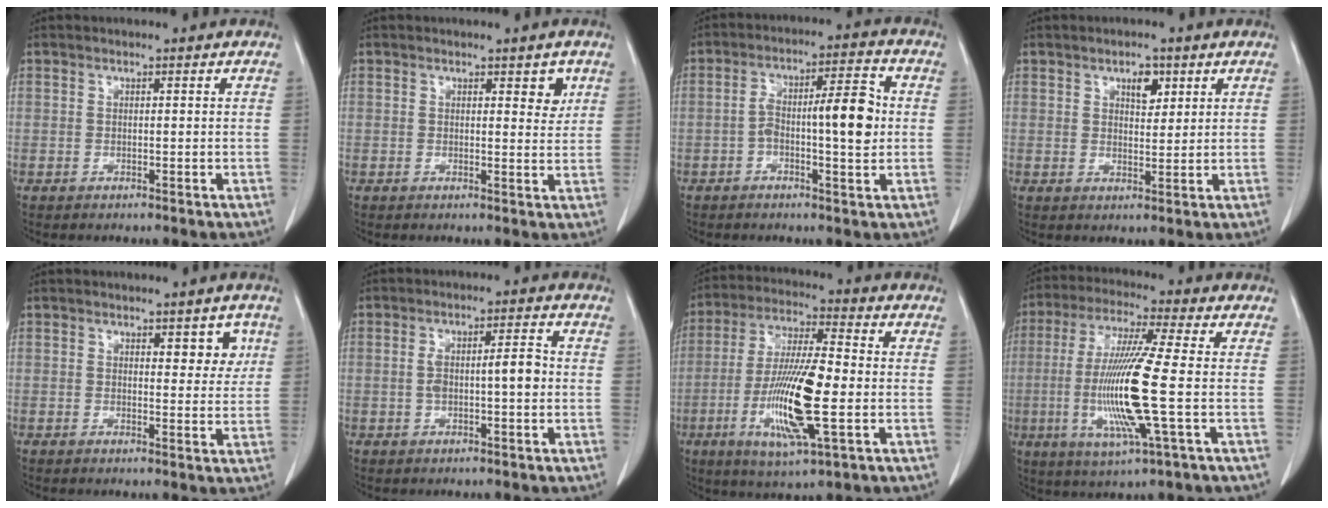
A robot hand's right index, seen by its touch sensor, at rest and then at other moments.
{"total": 2.6, "force": [1.2, 1.0, 2.1], "torque": [-0.021, -0.005, 0.014]}
{"total": 9.4, "force": [-0.6, 2.2, 9.1], "torque": [-0.149, 0.025, -0.010]}
{"total": 3.5, "force": [1.9, 1.7, 2.4], "torque": [-0.037, -0.001, 0.030]}
{"total": 4.0, "force": [1.7, 1.9, 3.1], "torque": [-0.026, -0.001, 0.020]}
{"total": 5.7, "force": [-0.2, 1.4, 5.5], "torque": [-0.103, 0.018, -0.001]}
{"total": 15.3, "force": [-3.3, 2.1, 14.8], "torque": [-0.293, -0.014, -0.059]}
{"total": 14.9, "force": [-2.0, -0.2, 14.7], "torque": [-0.301, -0.015, -0.047]}